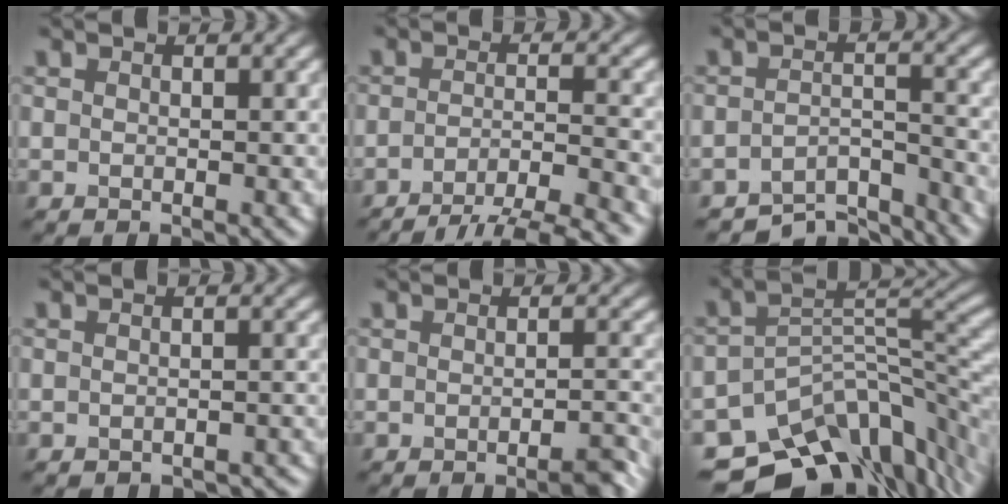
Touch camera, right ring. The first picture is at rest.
{"total": 6.4, "force": [-4.8, 1.4, 4.0], "torque": [-0.055, -0.002, -0.071]}
{"total": 5.4, "force": [-5.1, 1.1, 1.4], "torque": [-0.022, -0.004, -0.081]}
{"total": 2.1, "force": [-2.0, 0.4, 0.3], "torque": [0.004, -0.002, -0.020]}
{"total": 2.4, "force": [-1.6, 0.4, 1.7], "torque": [-0.016, 0.003, -0.028]}
{"total": 12.7, "force": [-8.4, 6.6, 6.8], "torque": [-0.108, -0.007, -0.135]}